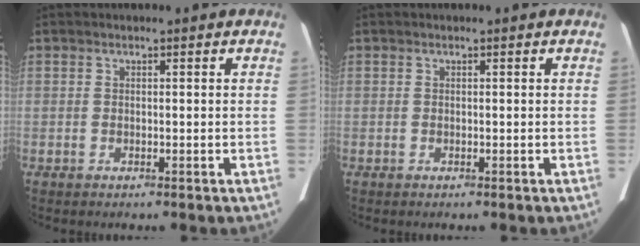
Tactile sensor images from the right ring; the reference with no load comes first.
{"total": 0.0}